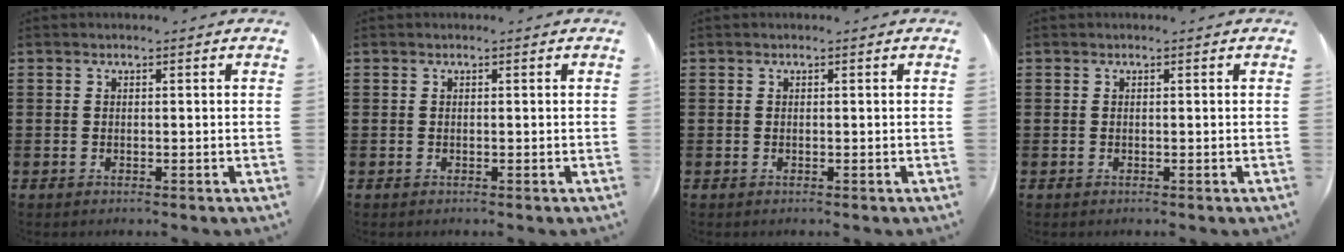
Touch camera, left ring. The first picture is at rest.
{"total": 0.0}
{"total": 0.0}
{"total": 0.0}